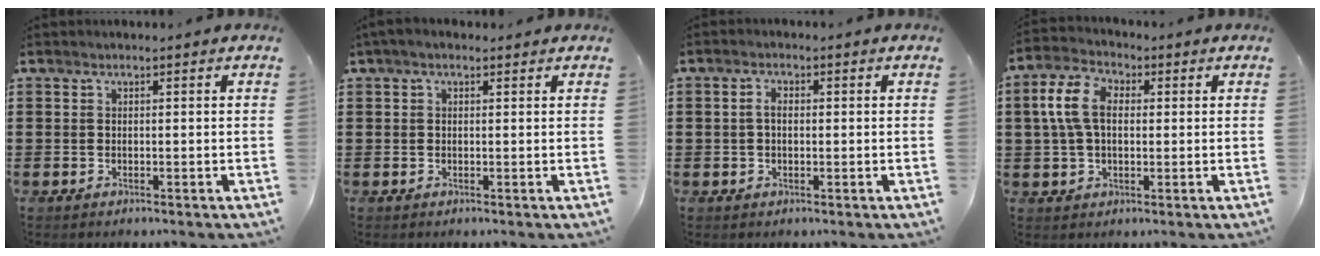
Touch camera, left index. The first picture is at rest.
{"total": 1.3, "force": [0.5, 0.8, 0.9], "torque": [-0.020, 0.006, 0.008]}
{"total": 3.0, "force": [0.1, 1.8, 2.4], "torque": [-0.057, 0.007, -0.004]}
{"total": 7.8, "force": [1.4, 5.0, 5.9], "torque": [-0.152, 0.010, 0.015]}